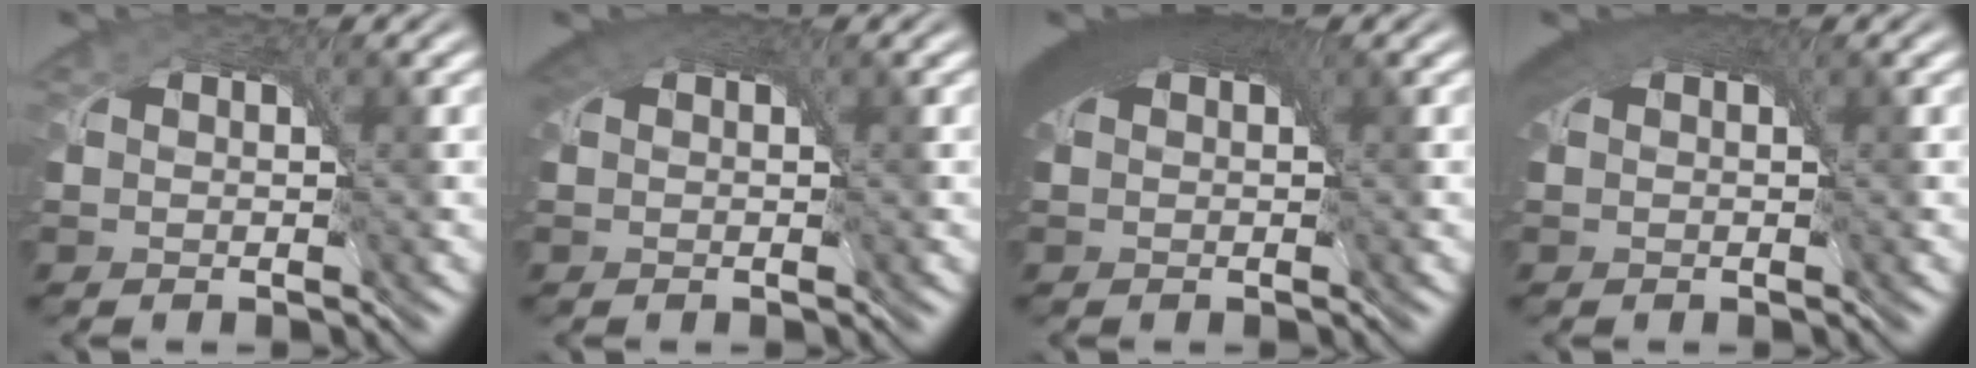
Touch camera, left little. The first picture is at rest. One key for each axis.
{"total": 4.1, "fx": 2.1, "fy": 2.4, "fz": 2.6, "tx": -0.050, "ty": 0.009, "tz": 0.024}
{"total": 8.3, "fx": 3.1, "fy": 4.1, "fz": 6.4, "tx": -0.102, "ty": 0.020, "tz": 0.032}
{"total": 5.8, "fx": 3.0, "fy": 2.9, "fz": 4.0, "tx": -0.075, "ty": 0.015, "tz": 0.035}